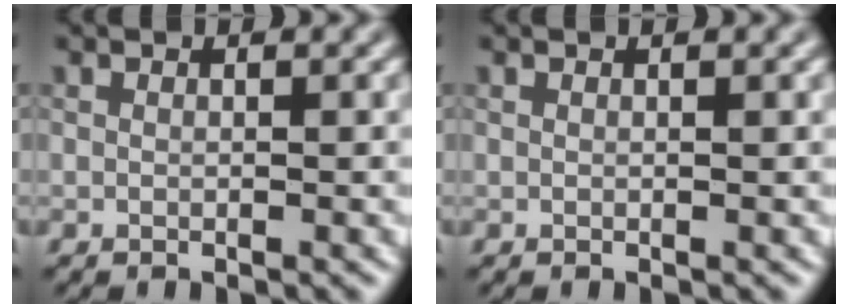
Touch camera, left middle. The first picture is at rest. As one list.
[{"total": 0.8, "force": [0.4, 0.4, 0.5], "torque": [-0.002, 0.003, -0.001]}]